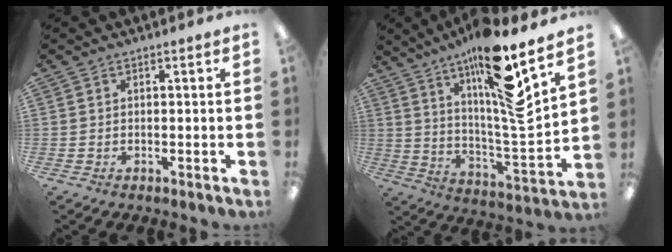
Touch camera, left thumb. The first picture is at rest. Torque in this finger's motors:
{"motor_torque": [0.84, 0.20, 1.72, -1.06, 0.27]}